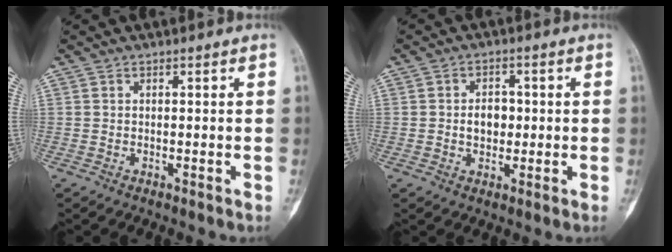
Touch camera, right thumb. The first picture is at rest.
{"total": 4.5, "force": [0.0, 3.3, 3.0], "torque": [-0.028, 0.006, -0.002]}